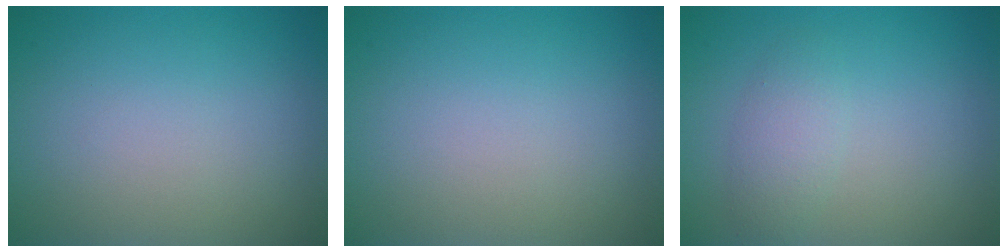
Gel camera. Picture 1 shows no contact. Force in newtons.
{"total": 0.0}
{"total": 2.0, "press": 2.0, "slide": 0.1}